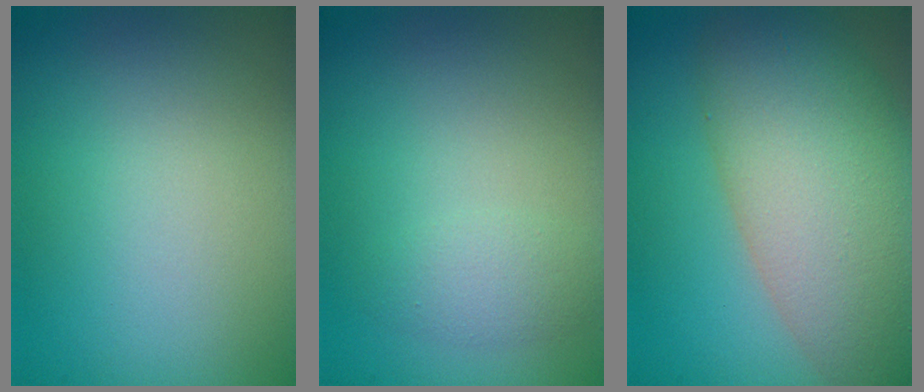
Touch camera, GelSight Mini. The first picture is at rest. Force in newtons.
{"total": 1.8, "press": 1.8, "slide": 0.1}
{"total": 11.2, "press": 11.2, "slide": 0.7}